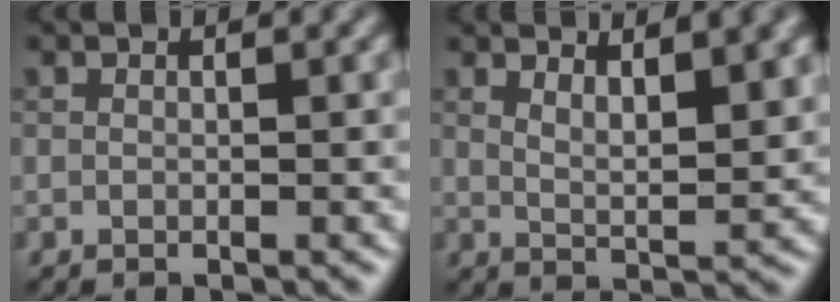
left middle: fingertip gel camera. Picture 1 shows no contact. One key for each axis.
{"total": 5.4, "fx": 3.1, "fy": 1.8, "fz": 4.0, "tx": -0.036, "ty": 0.011, "tz": 0.042}